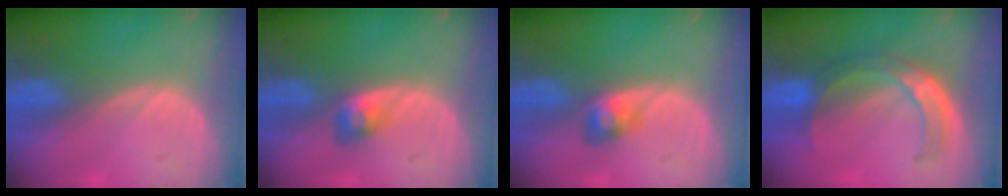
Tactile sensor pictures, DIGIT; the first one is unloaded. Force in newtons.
{"total": 3.0, "press": 2.5, "slide": 1.5}
{"total": 2.7, "press": 2.7, "slide": 0.3}
{"total": 7.3, "press": 6.4, "slide": 3.5}